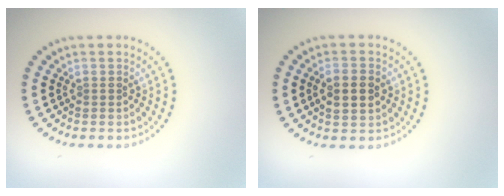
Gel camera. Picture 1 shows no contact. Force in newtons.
{"total": 3.0, "press": 3.0, "slide": 0.3}